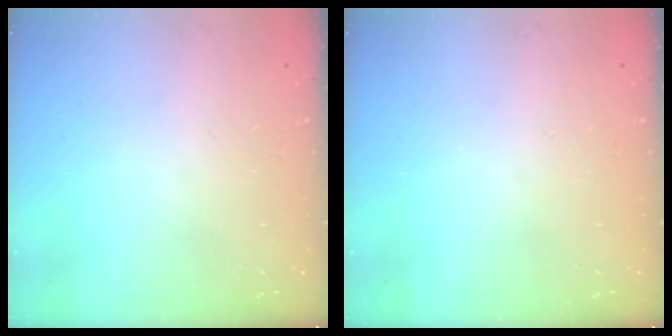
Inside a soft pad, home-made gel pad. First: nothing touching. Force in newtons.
{"total": 0.0}